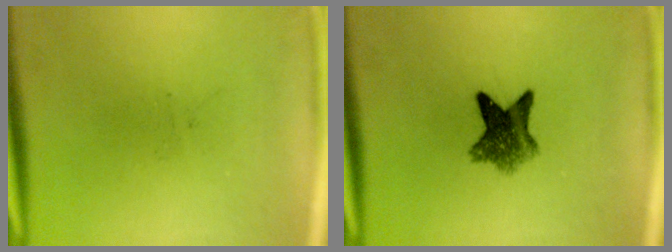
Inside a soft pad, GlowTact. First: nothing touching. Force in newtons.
{"total": 6.8}